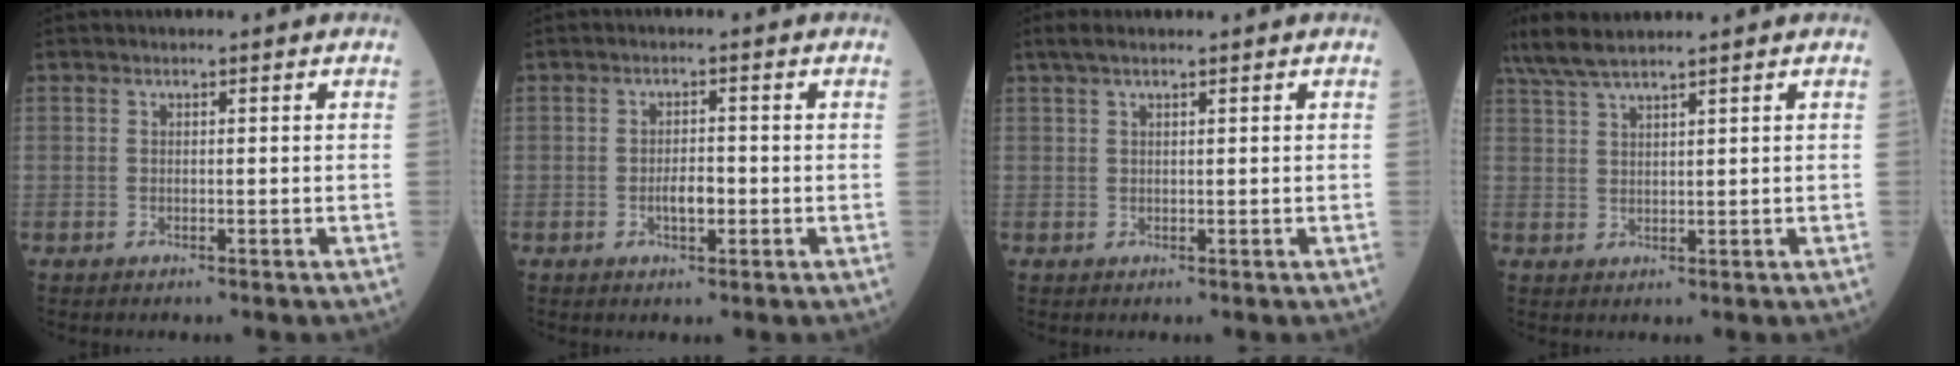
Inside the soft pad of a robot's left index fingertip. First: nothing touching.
{"total": 2.7, "force": [-1.2, 1.0, 2.2], "torque": [-0.042, -0.003, -0.019]}
{"total": 2.2, "force": [1.4, 0.3, 1.6], "torque": [-0.034, 0.016, 0.028]}
{"total": 6.5, "force": [5.3, -0.2, 3.6], "torque": [-0.076, 0.022, 0.103]}